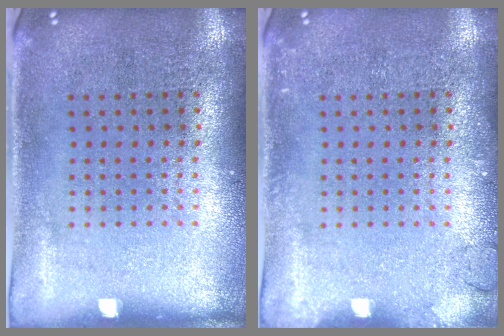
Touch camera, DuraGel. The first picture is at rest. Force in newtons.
{"total": 1.2, "press": 1.2, "slide": 0.2}